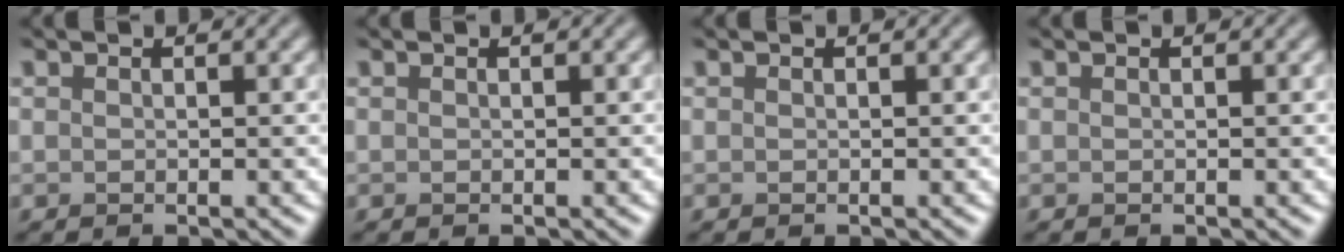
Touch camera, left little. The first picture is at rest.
{"total": 0.0}
{"total": 0.0}
{"total": 0.0}